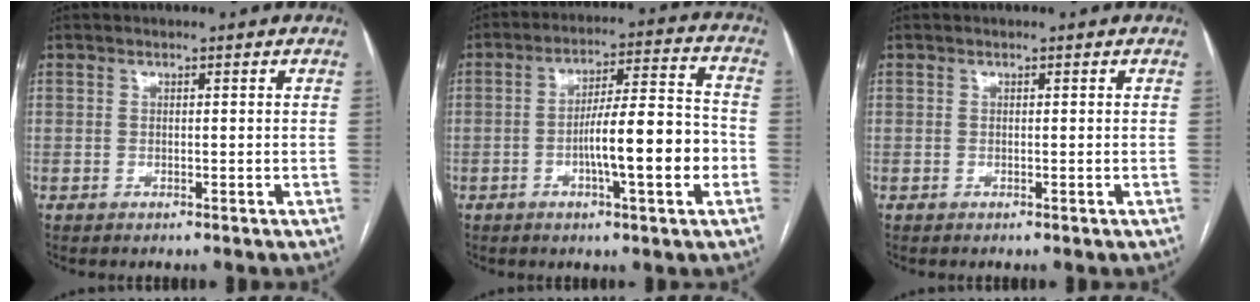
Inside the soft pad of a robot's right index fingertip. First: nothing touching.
{"total": 12.2, "force": [-3.3, 1.0, 11.7], "torque": [-0.189, 0.012, -0.053]}
{"total": 0.0}